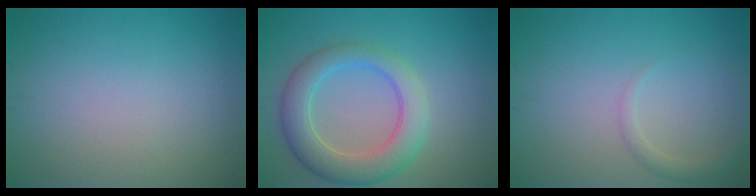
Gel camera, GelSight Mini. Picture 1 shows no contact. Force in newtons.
{"total": 5.7, "press": 5.7, "slide": 0.2}
{"total": 1.5, "press": 1.5, "slide": 0.1}